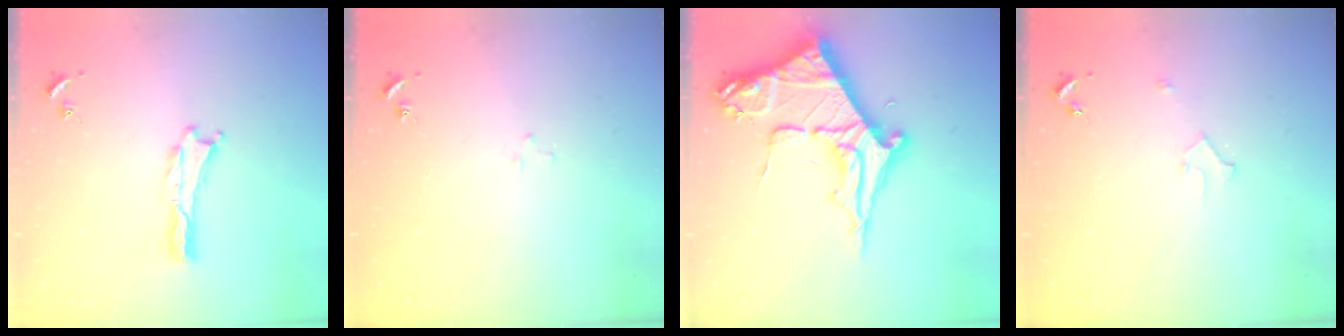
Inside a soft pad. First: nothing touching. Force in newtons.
{"total": 1.6, "press": 1.6, "slide": 0.1}
{"total": 10.6, "press": 10.6, "slide": 1.2}
{"total": 2.2, "press": 2.2, "slide": 0.2}